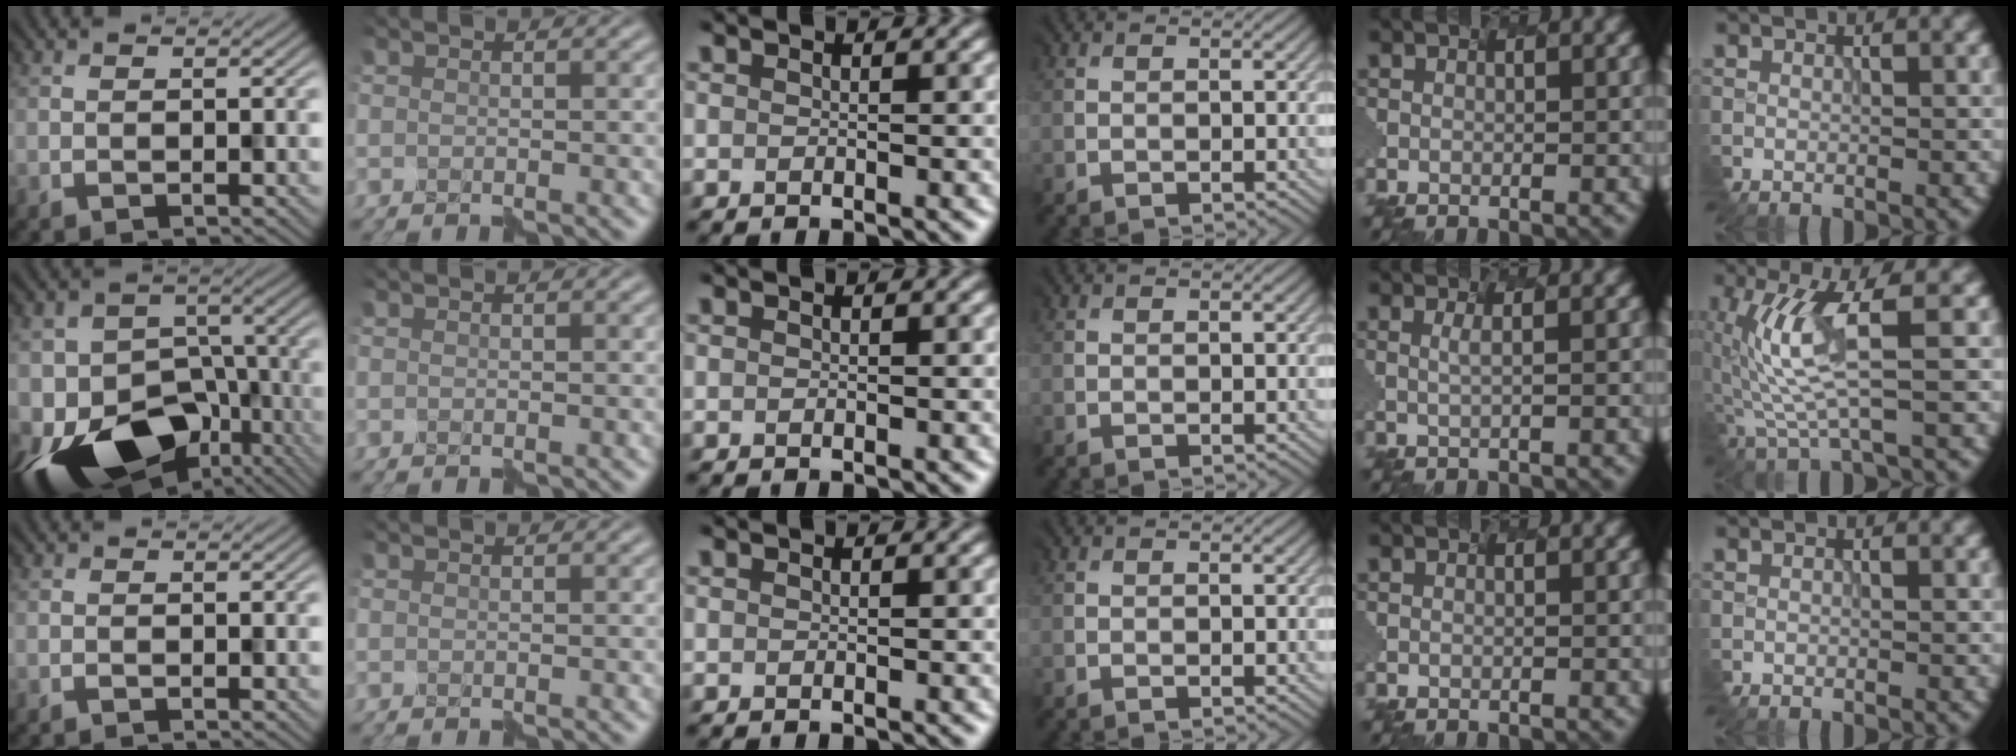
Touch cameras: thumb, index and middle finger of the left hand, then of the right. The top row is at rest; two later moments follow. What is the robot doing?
{"motion": "assemble", "object": "hinged jar"}